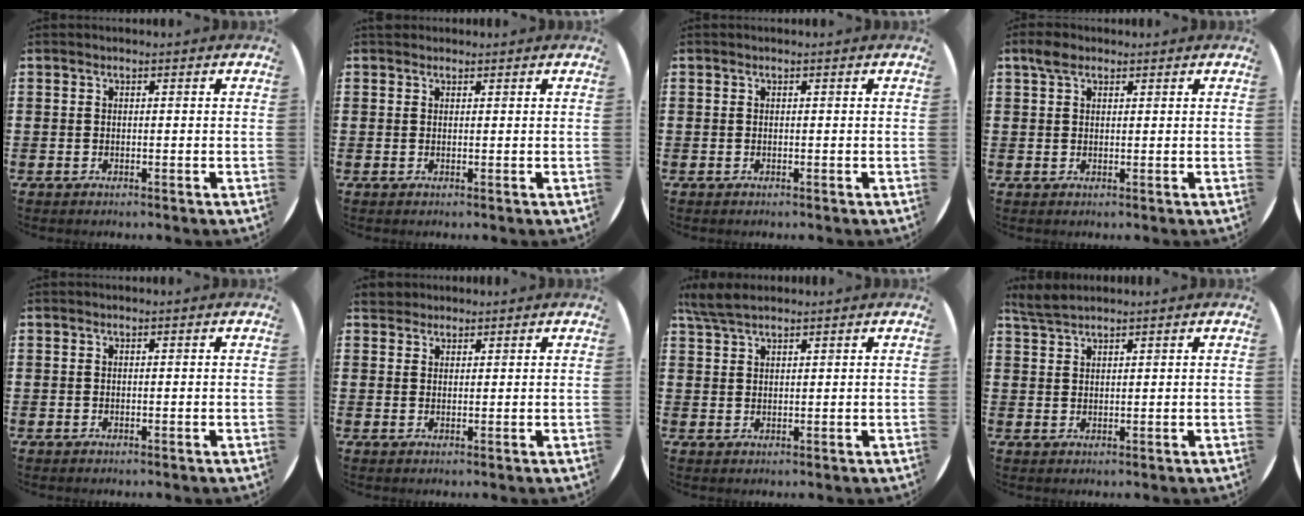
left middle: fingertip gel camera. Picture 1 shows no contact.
{"total": 0.6, "force": [0.6, 0.3, -0.1], "torque": [0.010, 0.001, 0.009]}
{"total": 0.0}
{"total": 2.4, "force": [1.7, 1.4, 1.1], "torque": [-0.018, 0.005, 0.029]}
{"total": 0.0}
{"total": 2.1, "force": [1.9, 0.8, 0.0], "torque": [0.005, 0.001, 0.037]}
{"total": 4.0, "force": [3.4, 0.9, 1.9], "torque": [-0.045, 0.002, 0.063]}
{"total": 2.4, "force": [2.3, 0.3, 0.6], "torque": [-0.017, 0.003, 0.045]}